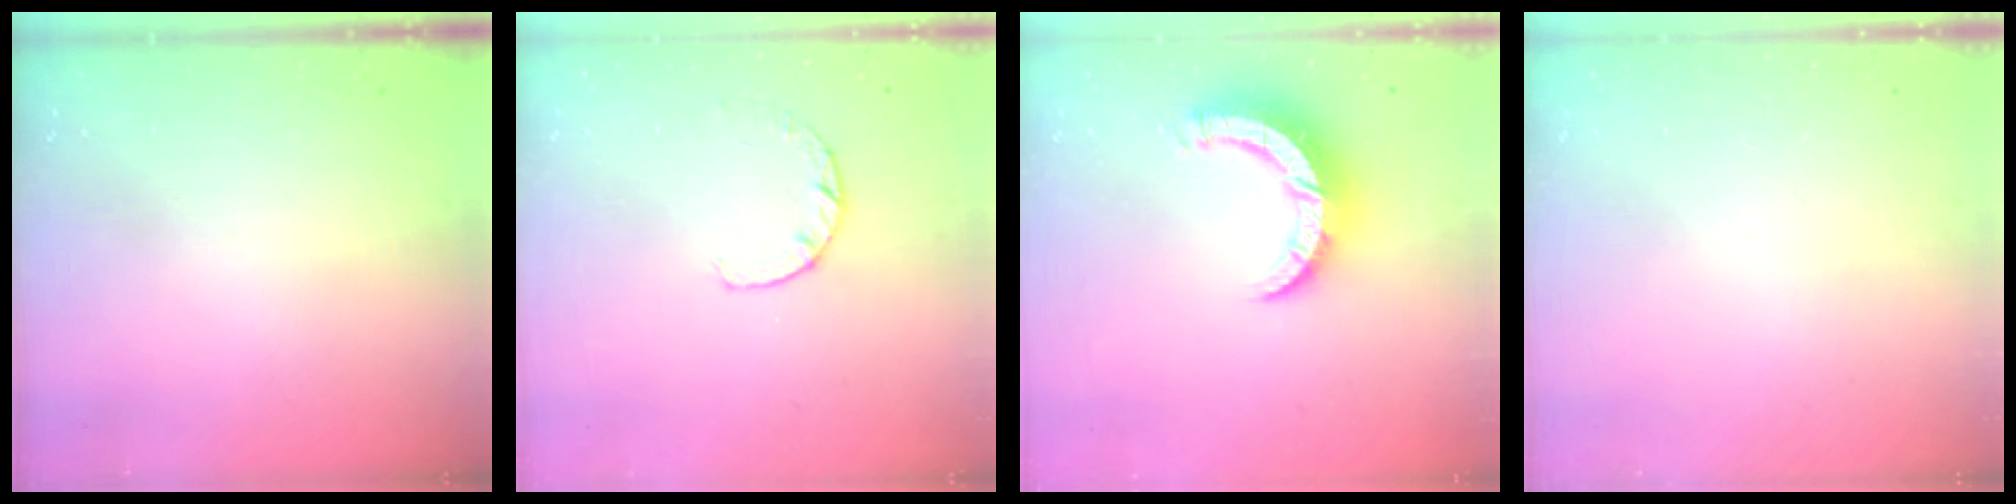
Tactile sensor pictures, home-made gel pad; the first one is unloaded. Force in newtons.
{"total": 3.0, "press": 2.9, "slide": 0.4}
{"total": 9.6, "press": 9.5, "slide": 1.2}
{"total": 0.0}